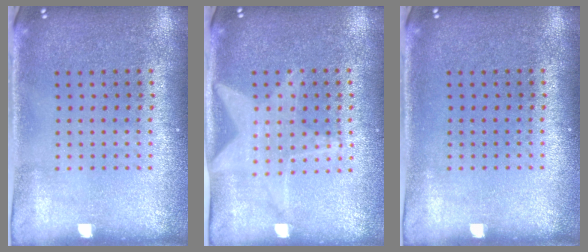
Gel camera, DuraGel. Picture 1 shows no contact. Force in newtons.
{"total": 1.4, "press": 1.4, "slide": 0.2}
{"total": 0.0}